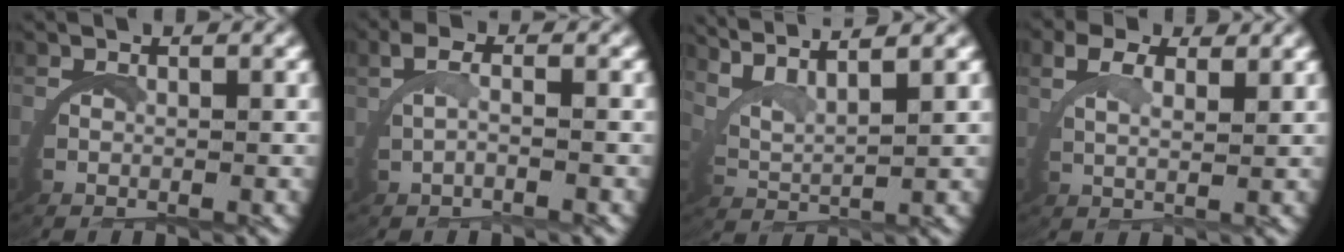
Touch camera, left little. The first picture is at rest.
{"total": 1.7, "force": [0.1, -0.3, 1.7], "torque": [-0.046, 0.003, 0.005]}
{"total": 6.3, "force": [4.8, 2.2, 3.4], "torque": [-0.089, 0.006, 0.077]}
{"total": 3.0, "force": [2.3, -0.1, 1.8], "torque": [-0.045, -0.005, 0.044]}